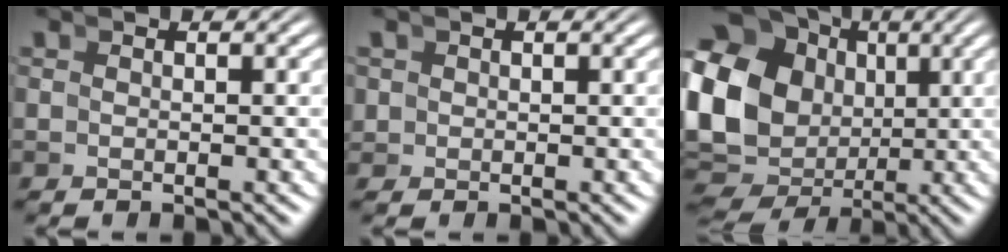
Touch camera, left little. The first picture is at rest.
{"total": 1.9, "force": [0.0, 1.8, 0.4], "torque": [-0.010, -0.005, 0.002]}
{"total": 16.2, "force": [0.7, 13.4, 9.0], "torque": [-0.174, -0.017, 0.007]}